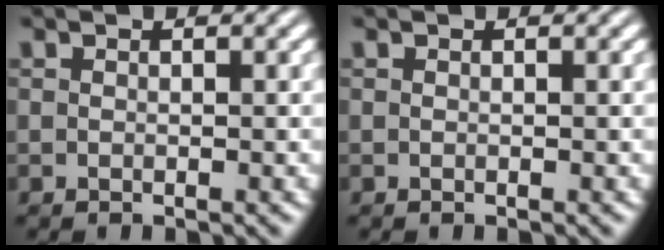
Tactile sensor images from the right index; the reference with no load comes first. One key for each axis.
{"total": 0.0}